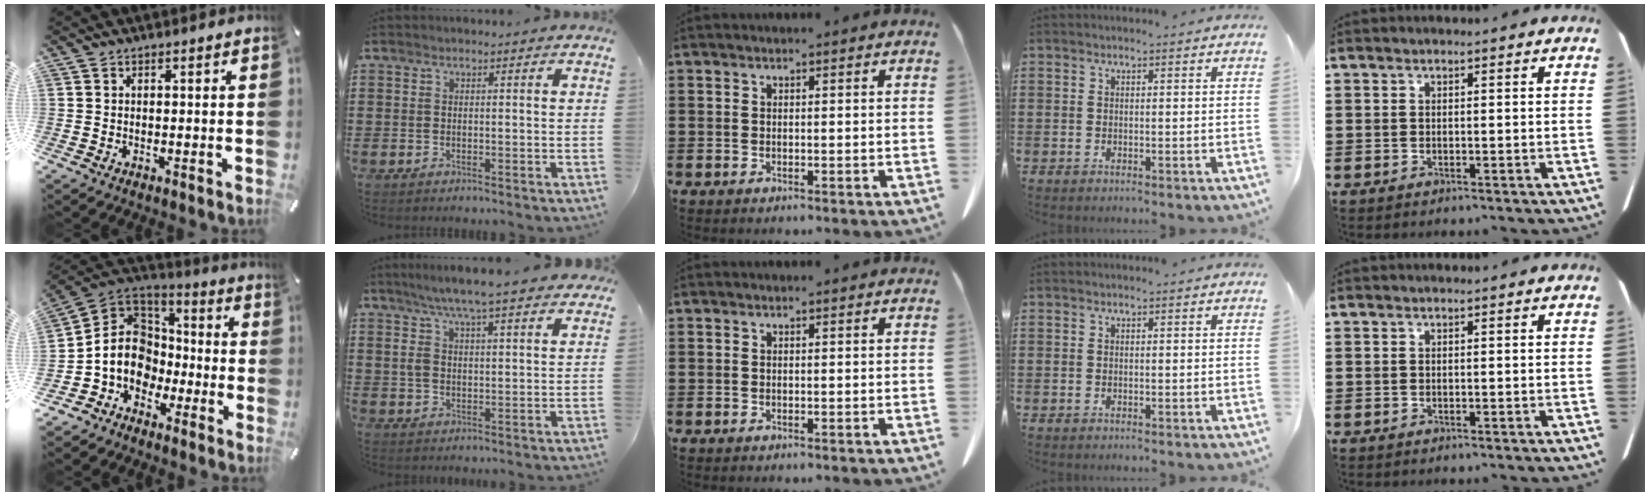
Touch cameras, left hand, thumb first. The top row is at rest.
{"thumb": {"total": 11.9, "force": [-3.6, 10.3, 4.8], "torque": [-0.123, 0.010, -0.069]}, "index": {"total": 6.9, "force": [5.3, 1.4, 4.2], "torque": [-0.095, -0.007, 0.094]}}